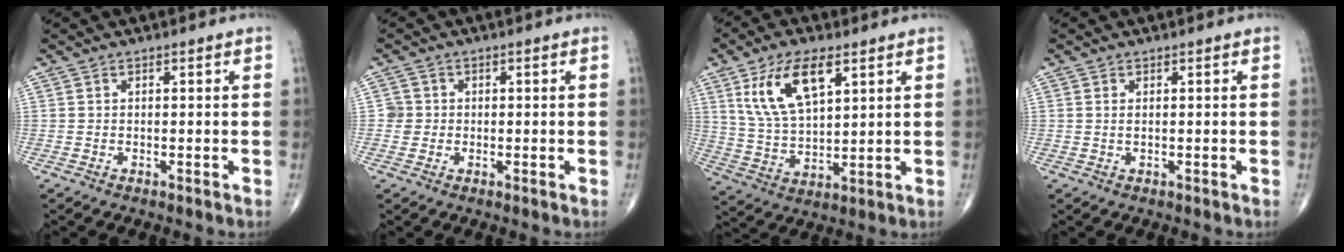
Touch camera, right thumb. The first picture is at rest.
{"total": 2.1, "force": [0.0, 2.1, 0.1], "torque": [0.015, 0.007, -0.005]}
{"total": 12.9, "force": [5.9, 5.8, 9.8], "torque": [-0.177, -0.018, 0.121]}
{"total": 0.6, "force": [0.2, 0.2, 0.5], "torque": [-0.016, 0.001, 0.005]}